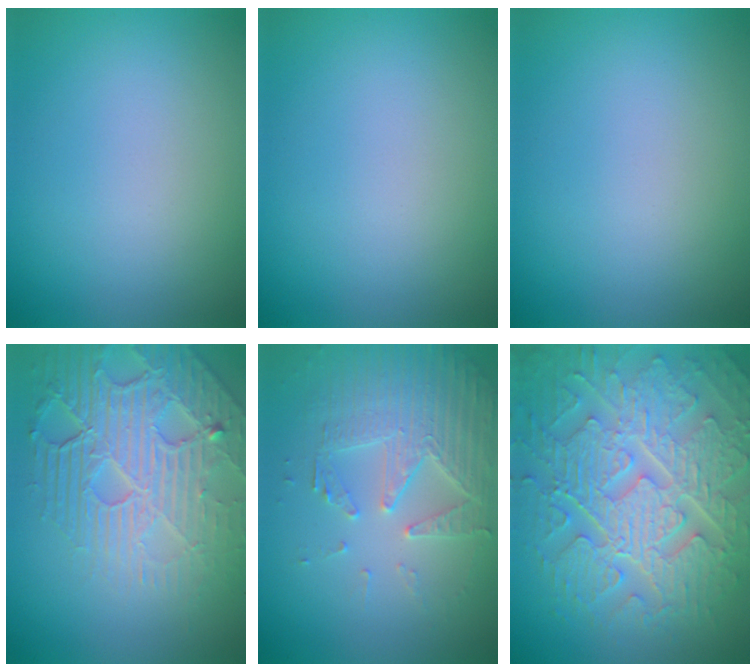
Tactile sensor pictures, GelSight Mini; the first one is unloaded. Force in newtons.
{"total": 0.0}
{"total": 0.0}
{"total": 6.7, "press": 5.3, "slide": 4.1}
{"total": 4.1, "press": 3.9, "slide": 1.4}
{"total": 10.7, "press": 7.1, "slide": 8.0}